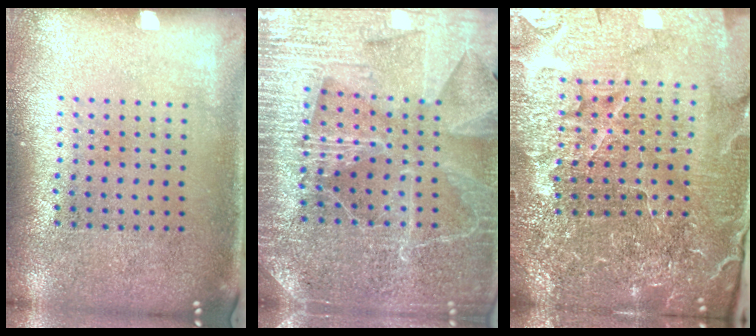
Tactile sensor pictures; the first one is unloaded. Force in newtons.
{"total": 4.2, "press": 3.9, "slide": 1.5}
{"total": 5.5, "press": 5.2, "slide": 1.9}